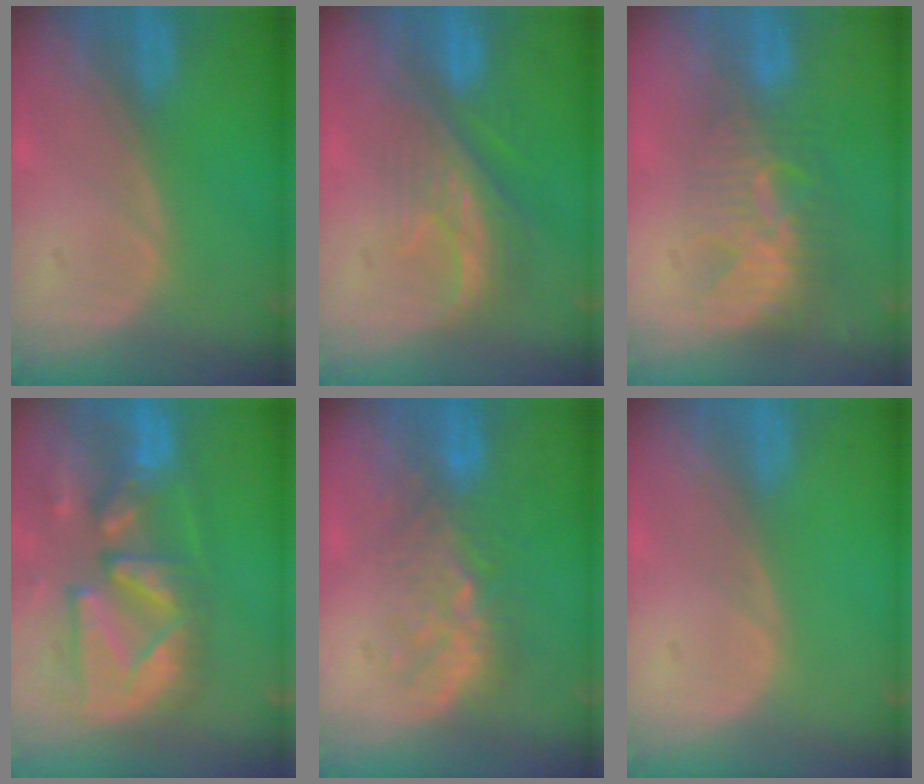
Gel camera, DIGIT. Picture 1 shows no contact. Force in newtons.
{"total": 8.1, "press": 7.3, "slide": 3.4}
{"total": 8.9, "press": 7.7, "slide": 4.4}
{"total": 13.2, "press": 11.3, "slide": 6.9}
{"total": 6.7, "press": 6.5, "slide": 1.7}
{"total": 0.0}